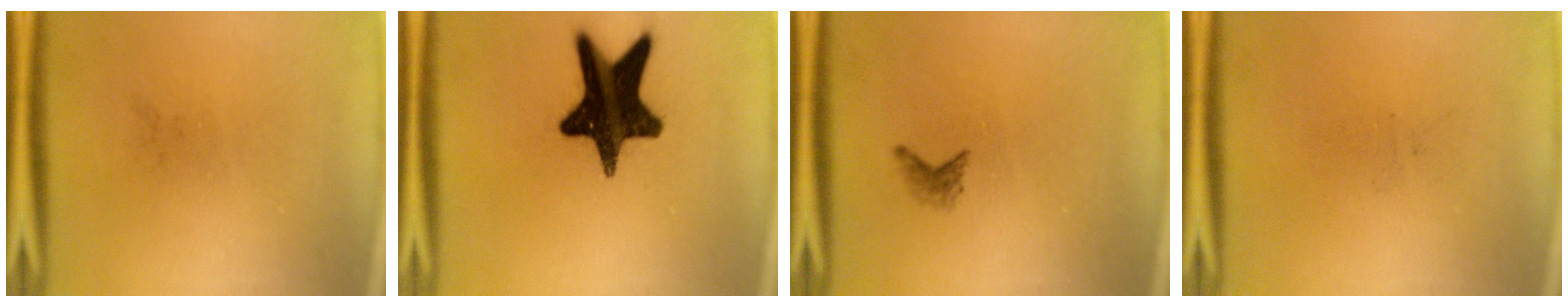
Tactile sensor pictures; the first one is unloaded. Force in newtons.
{"total": 17.7}
{"total": 1.1}
{"total": 0.0}